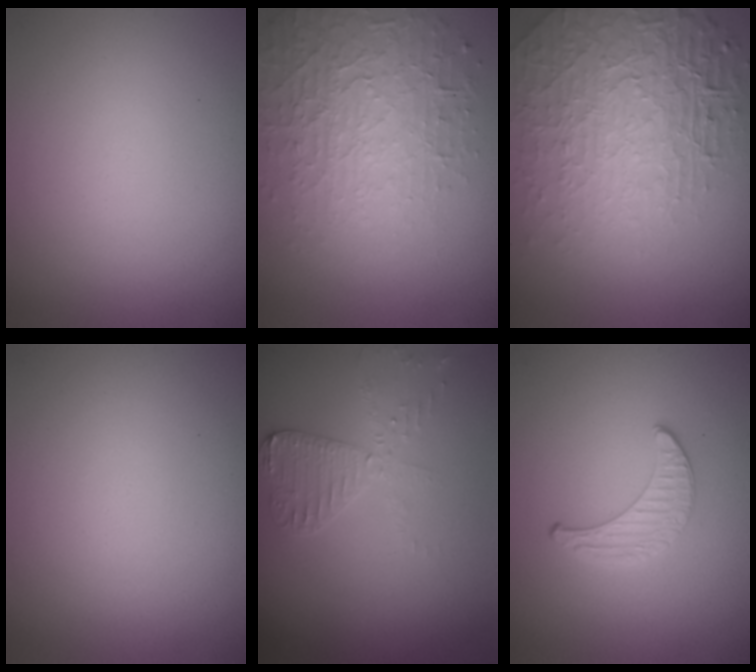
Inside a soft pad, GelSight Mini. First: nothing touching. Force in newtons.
{"total": 4.7, "press": 4.1, "slide": 2.2}
{"total": 8.2, "press": 5.7, "slide": 5.9}
{"total": 0.0}
{"total": 2.9, "press": 2.8, "slide": 0.6}
{"total": 1.3, "press": 1.3, "slide": 0.2}